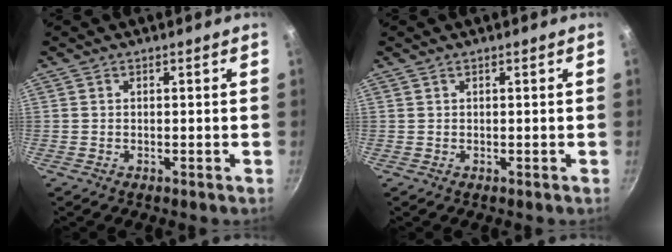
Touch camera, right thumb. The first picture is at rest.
{"total": 0.0}